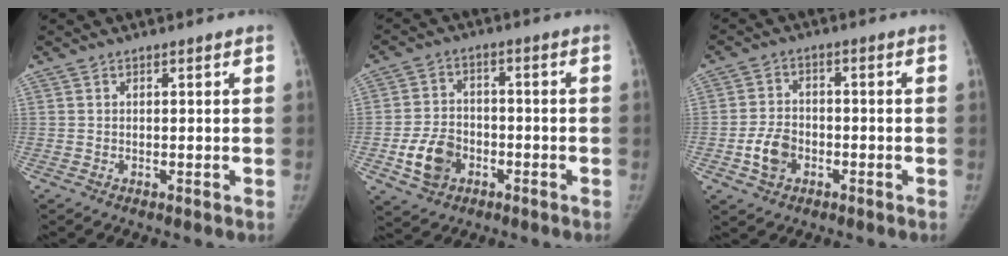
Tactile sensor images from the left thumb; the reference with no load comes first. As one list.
[{"total": 8.6, "force": [-3.1, 6.5, 4.6], "torque": [-0.071, 0.015, -0.054]}, {"total": 6.2, "force": [-2.2, 4.6, 3.5], "torque": [-0.057, 0.015, -0.042]}]